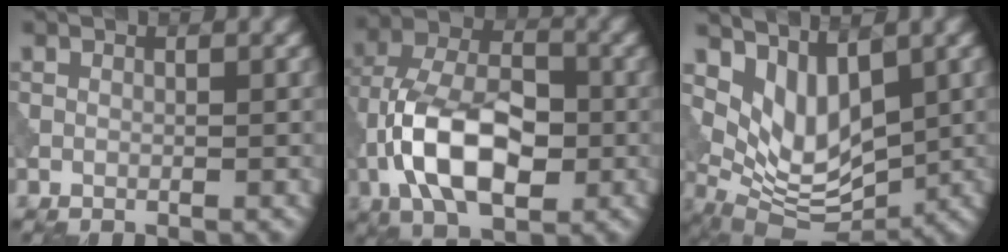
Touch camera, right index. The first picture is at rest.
{"total": 10.3, "force": [-2.8, 5.6, 8.2], "torque": [-0.154, 0.012, -0.062]}
{"total": 6.1, "force": [2.5, 3.2, 4.5], "torque": [-0.092, -0.021, 0.054]}